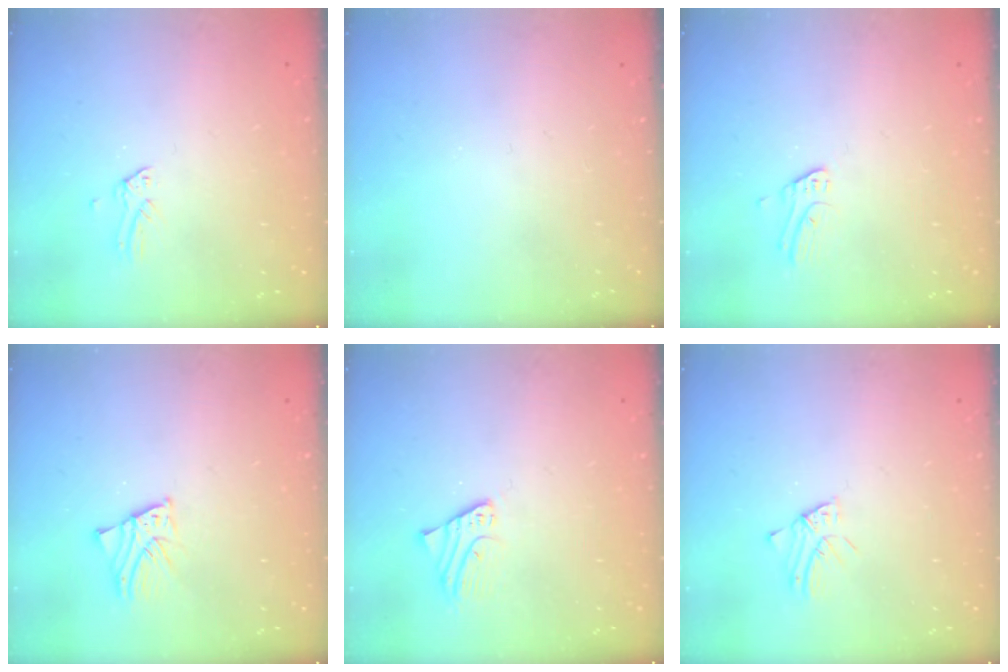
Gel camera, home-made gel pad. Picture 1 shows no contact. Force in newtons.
{"total": 0.0}
{"total": 2.8, "press": 2.8, "slide": 0.2}
{"total": 2.3, "press": 2.3, "slide": 0.2}
{"total": 2.3, "press": 2.3, "slide": 0.1}
{"total": 1.6, "press": 1.6, "slide": 0.1}